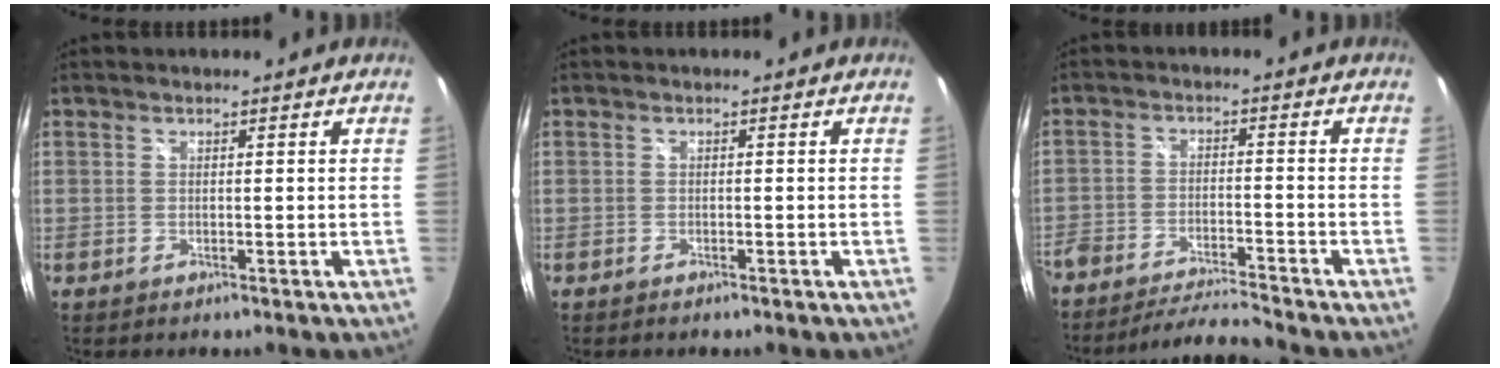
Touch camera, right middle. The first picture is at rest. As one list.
[{"total": 1.2, "force": [-1.0, 0.3, 0.6], "torque": [-0.013, -0.004, -0.018]}, {"total": 10.8, "force": [-10.1, 0.5, 3.7], "torque": [-0.094, -0.007, -0.177]}]